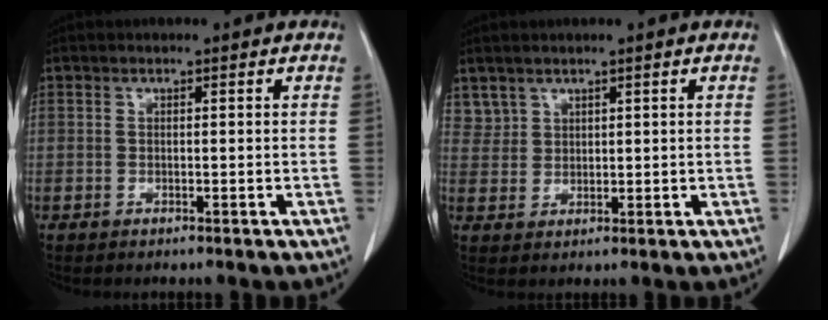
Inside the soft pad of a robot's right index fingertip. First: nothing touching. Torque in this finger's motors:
{"motor_torque": [-0.21, 0.28, 0.03, -0.01]}